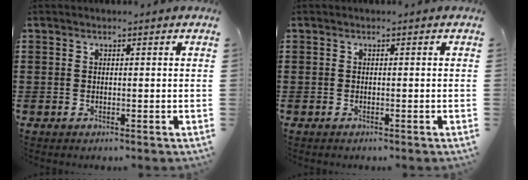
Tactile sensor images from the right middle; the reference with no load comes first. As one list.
[{"total": 0.0}]